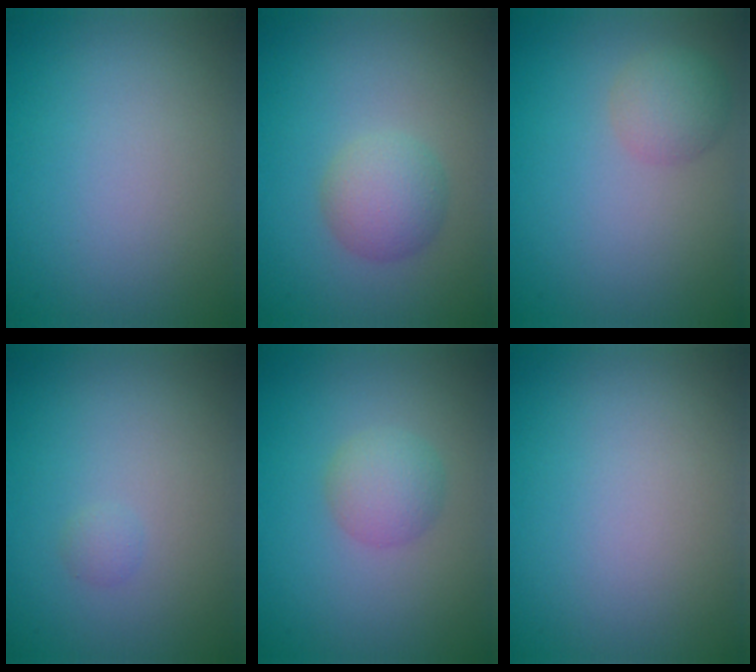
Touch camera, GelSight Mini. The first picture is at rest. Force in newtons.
{"total": 3.0, "press": 3.0, "slide": 0.1}
{"total": 2.4, "press": 2.4, "slide": 0.0}
{"total": 0.6, "press": 0.6, "slide": 0.1}
{"total": 2.4, "press": 2.4, "slide": 0.1}
{"total": 0.0}